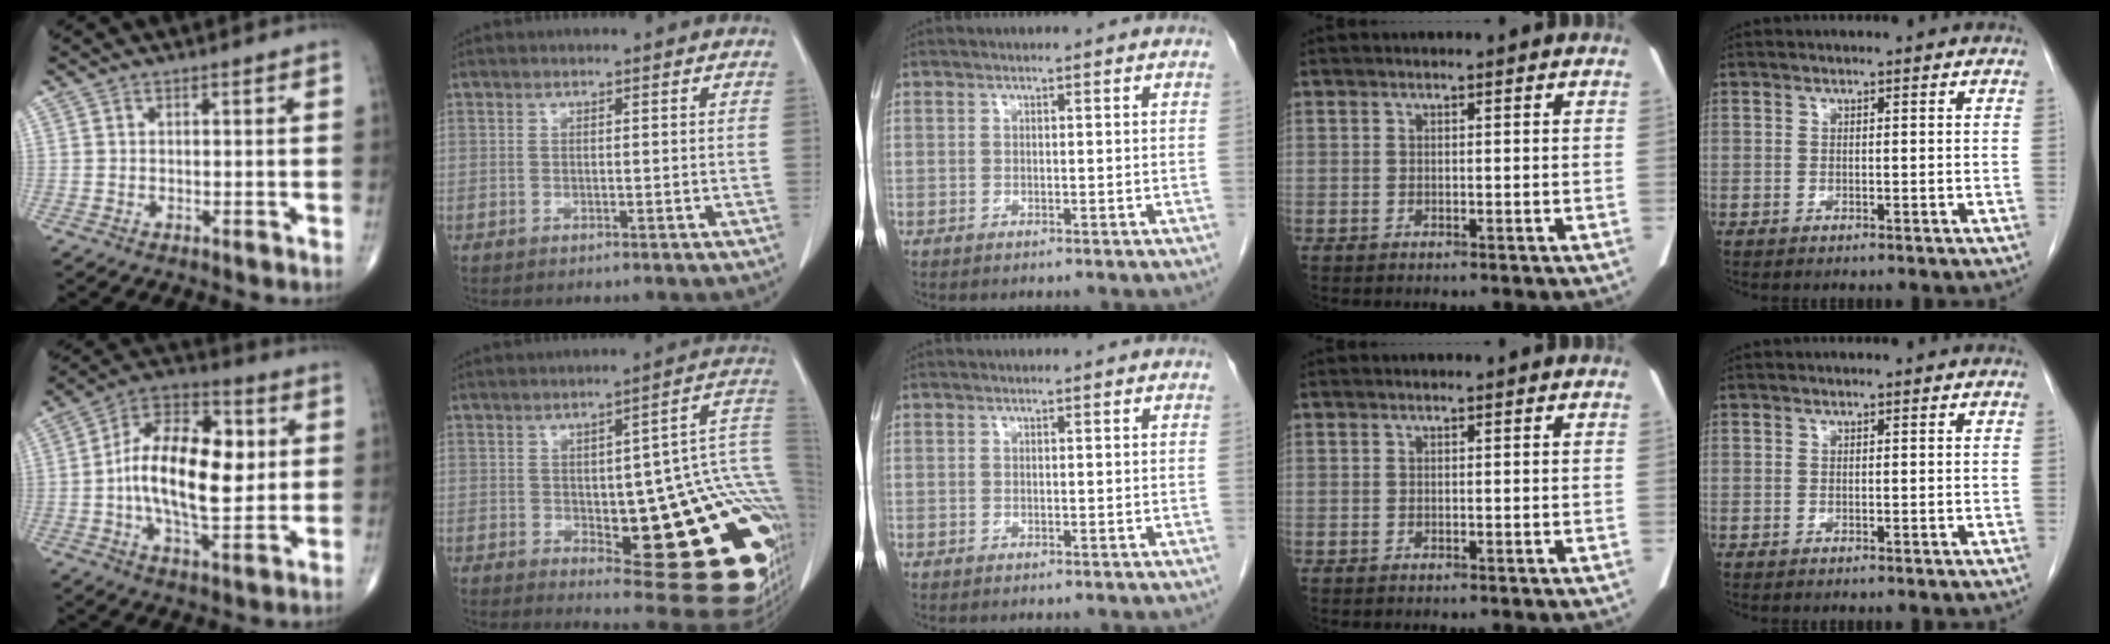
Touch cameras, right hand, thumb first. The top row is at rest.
{"thumb": {"total": 18.7, "force": [1.1, 9.3, 16.2], "torque": [-0.257, 0.016, 0.011]}, "index": {"total": 26.4, "force": [-4.4, 7.1, 25.1], "torque": [-0.201, 0.019, -0.040]}}